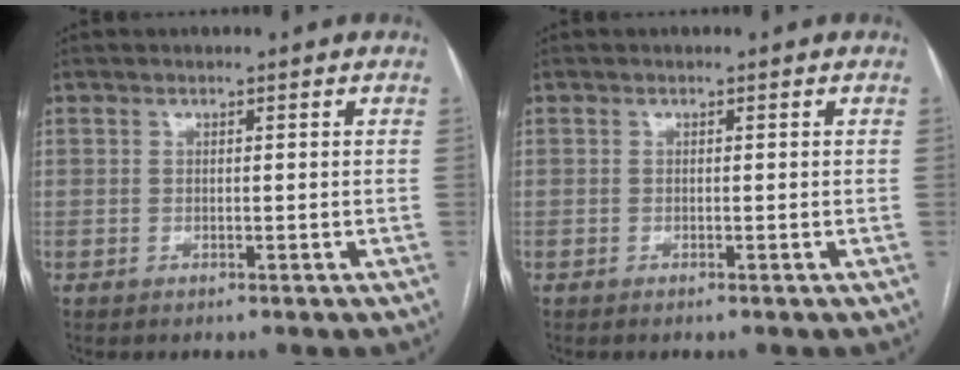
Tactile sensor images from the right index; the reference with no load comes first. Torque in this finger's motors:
{"motor_torque": [0.02, -0.03, 0.04, 0.01]}